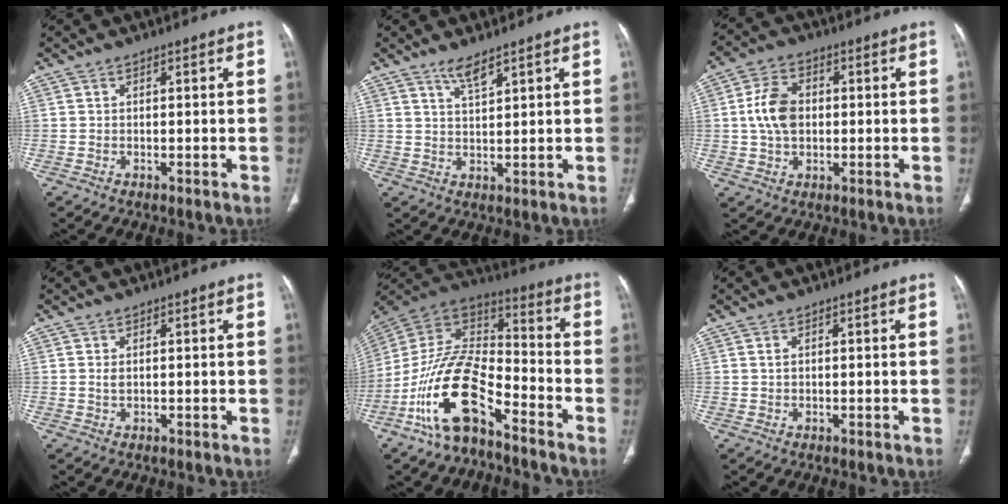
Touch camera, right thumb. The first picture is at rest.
{"total": 3.4, "force": [2.6, 0.5, 2.1], "torque": [-0.036, -0.018, 0.052]}
{"total": 8.4, "force": [0.5, 5.9, 6.0], "torque": [-0.100, 0.008, 0.006]}
{"total": 1.1, "force": [0.2, 0.6, 0.9], "torque": [-0.019, 0.001, 0.008]}
{"total": 17.9, "force": [-10.2, 7.6, 12.6], "torque": [-0.219, 0.080, -0.196]}
{"total": 0.9, "force": [0.3, 0.6, 0.6], "torque": [-0.013, 0.000, 0.007]}